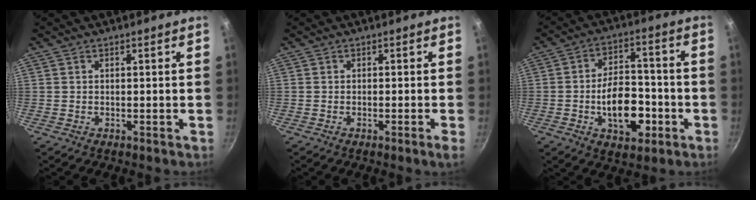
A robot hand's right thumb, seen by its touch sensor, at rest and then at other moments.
{"total": 1.4, "force": [-0.7, -0.3, 1.2], "torque": [-0.031, 0.002, -0.013]}
{"total": 13.0, "force": [-3.9, 7.5, 9.9], "torque": [-0.123, 0.029, -0.061]}